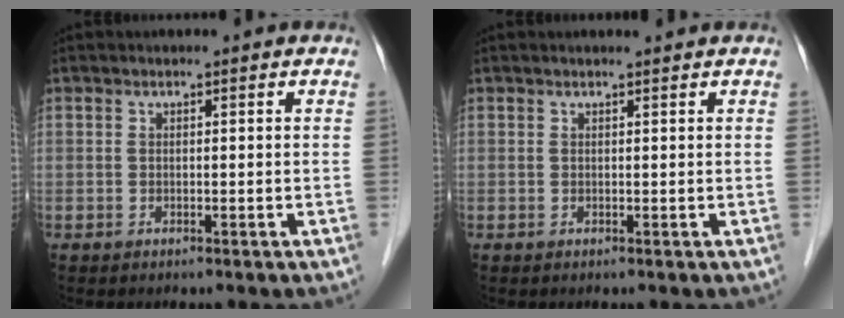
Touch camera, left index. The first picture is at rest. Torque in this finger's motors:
{"motor_torque": [0.32, -0.30, 0.03, 0.01]}